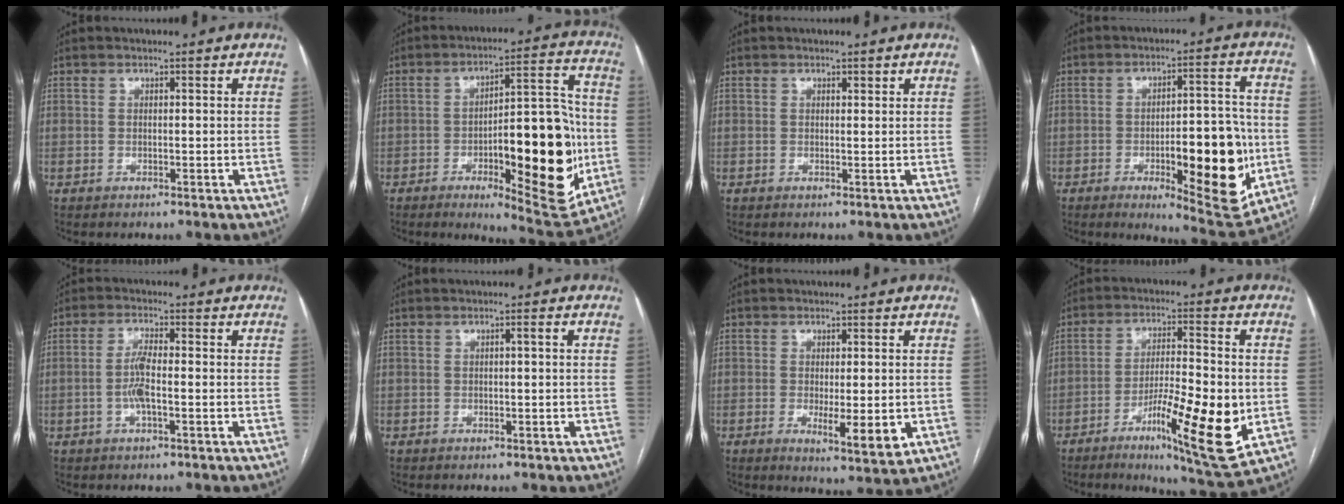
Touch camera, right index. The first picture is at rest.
{"total": 21.5, "force": [-4.5, 6.0, 20.1], "torque": [-0.257, 0.014, -0.046]}
{"total": 0.6, "force": [0.4, 0.2, 0.3], "torque": [-0.006, -0.002, 0.005]}
{"total": 17.2, "force": [-4.2, 4.8, 16.0], "torque": [-0.209, 0.003, -0.047]}
{"total": 4.2, "force": [-1.0, 0.7, 4.0], "torque": [-0.086, 0.004, -0.019]}
{"total": 0.8, "force": [0.0, 0.0, 0.8], "torque": [-0.012, 0.002, 0.002]}
{"total": 6.5, "force": [-1.5, 1.6, 6.1], "torque": [-0.089, -0.013, -0.016]}
{"total": 15.4, "force": [-4.8, 1.9, 14.6], "torque": [-0.241, -0.019, -0.072]}